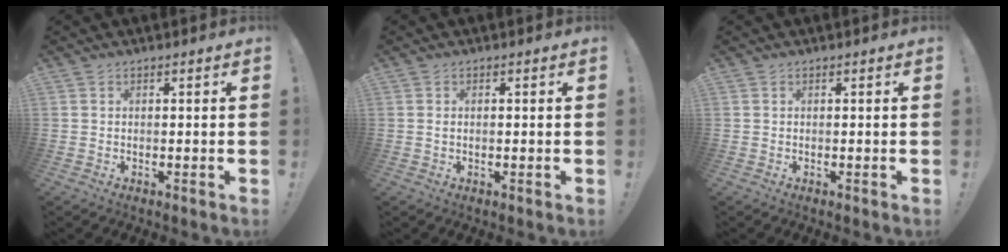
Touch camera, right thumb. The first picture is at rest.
{"total": 0.6, "force": [0.0, 0.2, 0.6], "torque": [-0.015, 0.004, 0.000]}
{"total": 0.0}